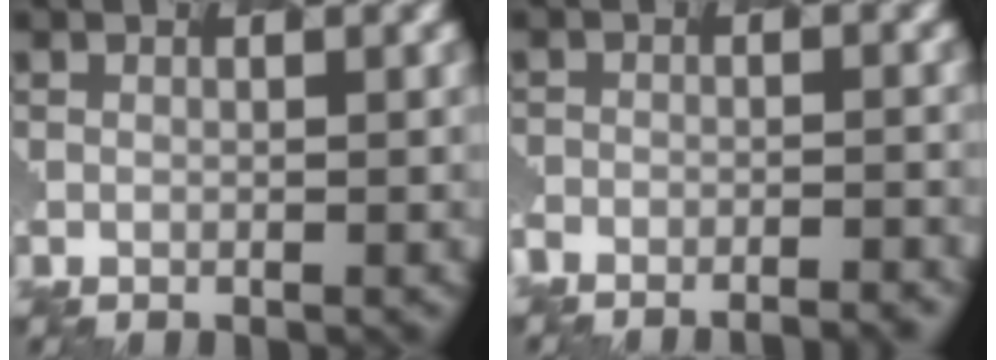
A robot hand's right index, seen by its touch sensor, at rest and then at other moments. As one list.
[{"total": 6.9, "force": [-6.6, 1.5, 1.2], "torque": [-0.004, 0.007, -0.076]}]